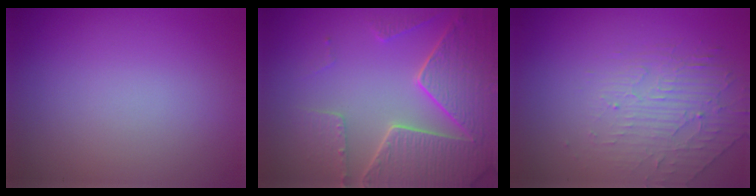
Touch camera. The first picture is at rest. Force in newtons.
{"total": 7.7, "press": 5.9, "slide": 4.9}
{"total": 2.2, "press": 1.5, "slide": 1.7}